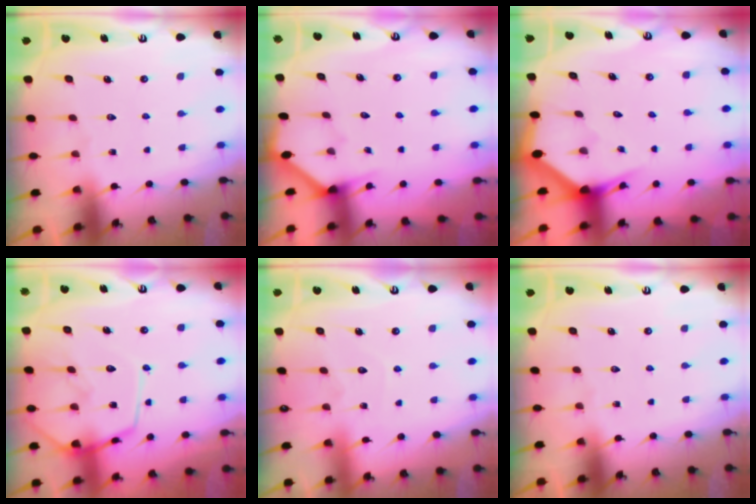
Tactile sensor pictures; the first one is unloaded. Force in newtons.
{"total": 1.9, "press": 1.9, "slide": 0.1}
{"total": 2.9, "press": 2.9, "slide": 0.2}
{"total": 12.7, "press": 12.6, "slide": 1.2}
{"total": 4.9, "press": 4.8, "slide": 0.4}
{"total": 0.0}